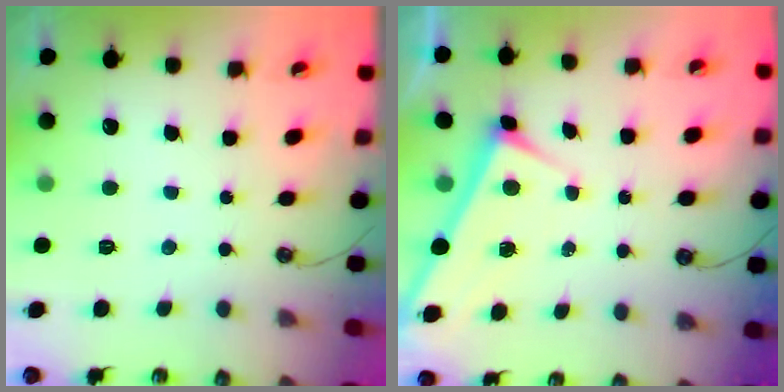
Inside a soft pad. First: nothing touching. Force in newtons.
{"total": 3.2, "press": 3.2, "slide": 0.2}